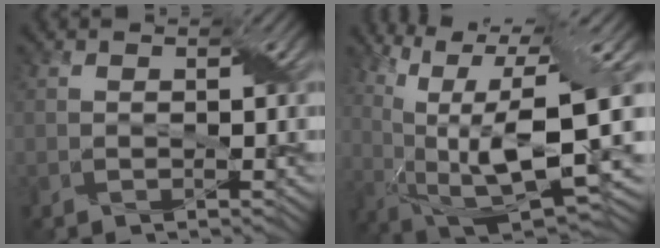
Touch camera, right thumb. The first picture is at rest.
{"total": 15.4, "force": [2.9, 5.2, 14.2], "torque": [-0.272, -0.001, 0.067]}